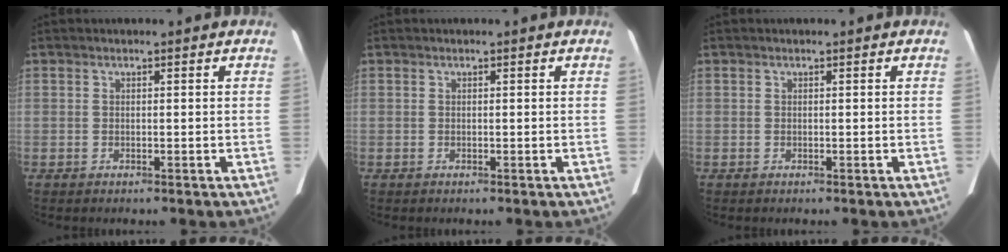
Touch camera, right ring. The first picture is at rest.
{"total": 0.0}
{"total": 0.0}